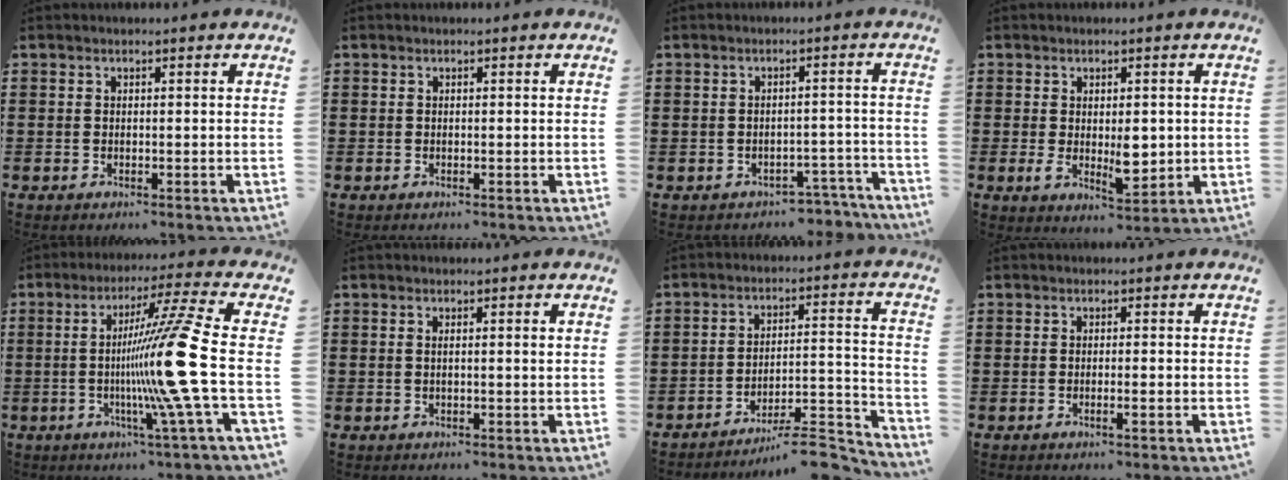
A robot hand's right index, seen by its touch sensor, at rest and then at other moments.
{"total": 0.0}
{"total": 2.5, "force": [-2.3, 0.7, 0.1], "torque": [-0.010, 0.003, -0.050]}
{"total": 5.4, "force": [0.0, 3.0, 4.5], "torque": [-0.069, 0.001, 0.000]}
{"total": 15.6, "force": [-1.5, -1.6, 15.5], "torque": [-0.284, -0.026, -0.047]}
{"total": 0.9, "force": [0.1, -0.1, 0.9], "torque": [-0.016, -0.002, 0.002]}
{"total": 8.0, "force": [-7.1, 1.0, 3.6], "torque": [-0.050, 0.011, -0.132]}
{"total": 1.2, "force": [-0.5, 0.0, 1.0], "torque": [-0.016, -0.003, -0.010]}